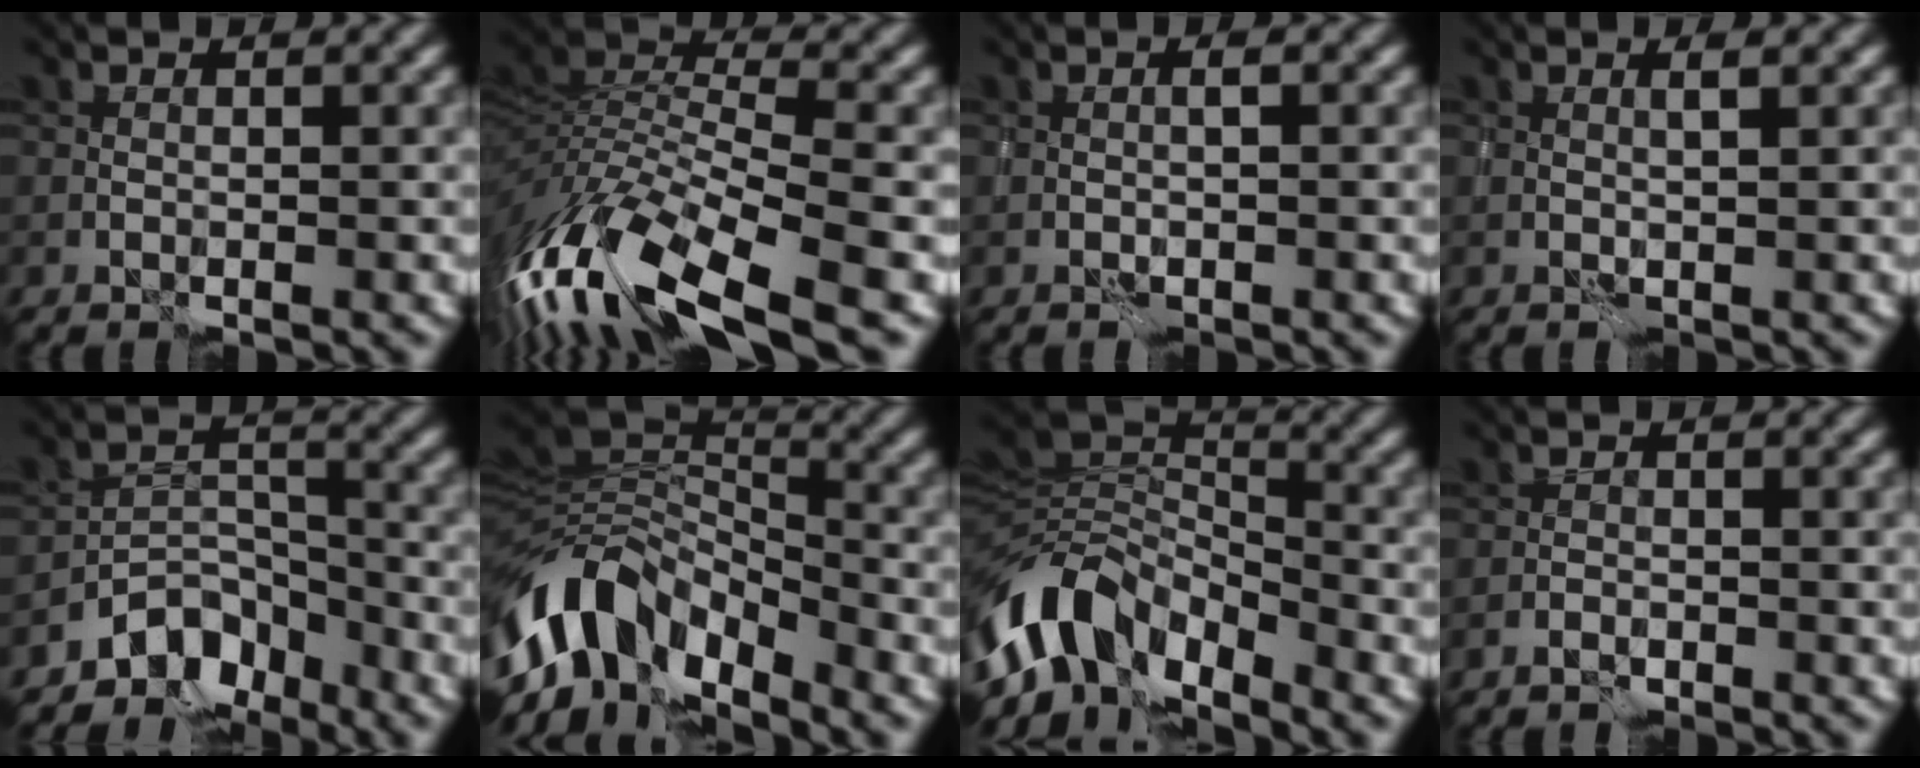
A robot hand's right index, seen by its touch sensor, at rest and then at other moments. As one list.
[{"total": 13.0, "force": [-5.7, 5.8, 10.1], "torque": [-0.226, -0.007, -0.106]}, {"total": 0.7, "force": [0.0, 0.0, 0.7], "torque": [-0.011, 0.001, -0.002]}, {"total": 1.2, "force": [0.6, 0.2, 1.0], "torque": [-0.014, 0.001, 0.009]}, {"total": 5.0, "force": [-3.9, 2.8, 1.6], "torque": [-0.006, 0.000, -0.075]}, {"total": 9.8, "force": [-5.2, 5.5, 6.1], "torque": [-0.104, -0.002, -0.101]}, {"total": 8.1, "force": [-4.8, 4.6, 4.6], "torque": [-0.074, -0.005, -0.094]}, {"total": 0.8, "force": [-0.8, 0.2, 0.1], "torque": [-0.007, 0.002, -0.018]}]